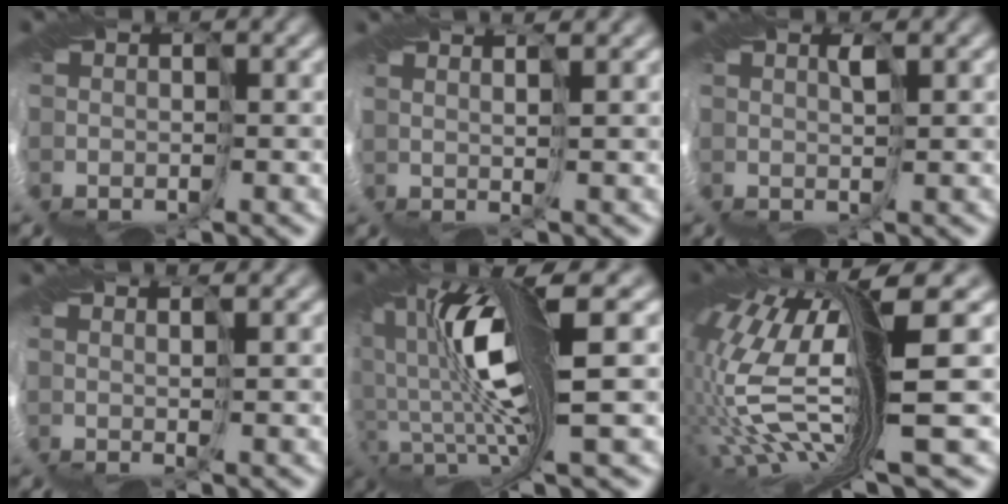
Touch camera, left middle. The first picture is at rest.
{"total": 4.0, "force": [2.9, 0.9, 2.6], "torque": [-0.015, 0.044, 0.012]}
{"total": 1.0, "force": [0.6, -0.5, 0.6], "torque": [-0.017, 0.001, 0.017]}
{"total": 3.0, "force": [2.4, 0.5, 1.9], "torque": [-0.005, 0.037, 0.008]}
{"total": 9.4, "force": [1.9, 1.4, 9.1], "torque": [-0.179, 0.004, 0.035]}
{"total": 13.7, "force": [0.6, 2.3, 13.5], "torque": [-0.288, -0.016, 0.039]}